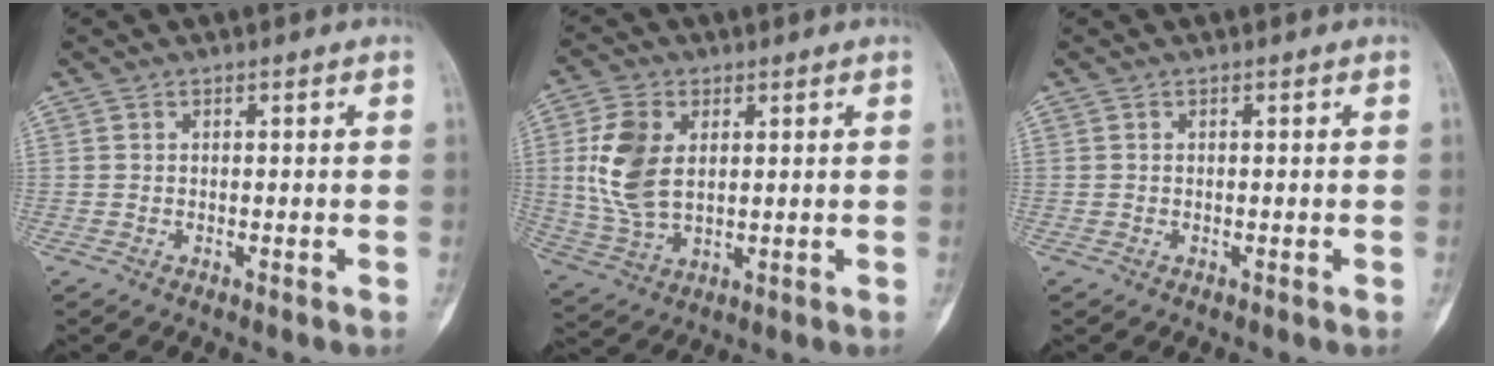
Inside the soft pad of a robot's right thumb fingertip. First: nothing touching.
{"total": 11.4, "force": [2.1, 6.9, 8.8], "torque": [-0.178, -0.005, 0.047]}
{"total": 0.0}